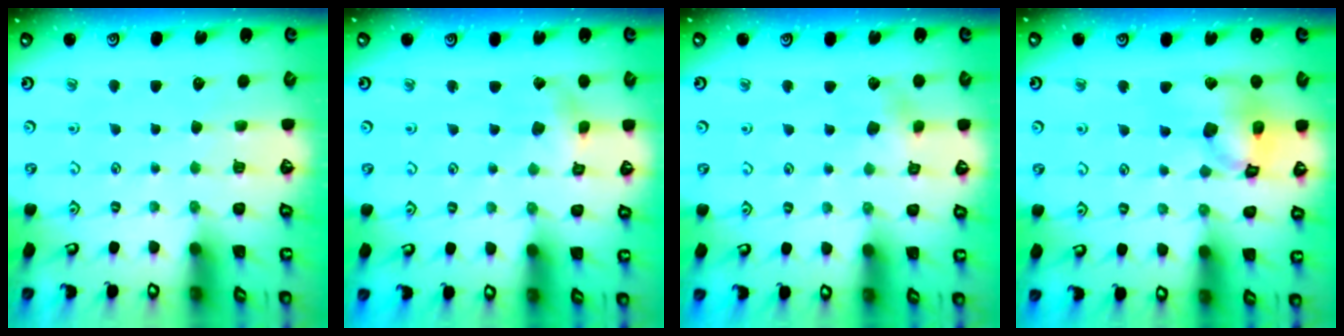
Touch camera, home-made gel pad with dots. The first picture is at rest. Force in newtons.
{"total": 2.0, "press": 2.0, "slide": 0.3}
{"total": 5.4, "press": 5.4, "slide": 0.5}
{"total": 17.2, "press": 17.0, "slide": 2.5}